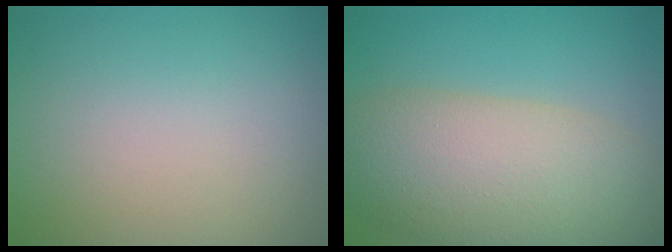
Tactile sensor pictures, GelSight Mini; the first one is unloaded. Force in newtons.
{"total": 9.0, "press": 9.0, "slide": 0.7}